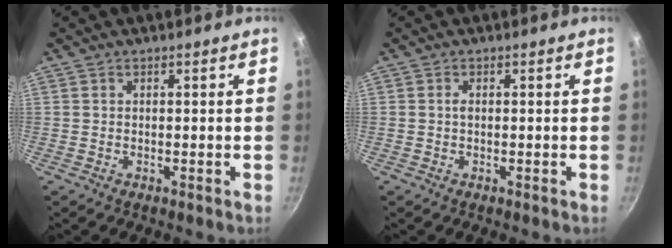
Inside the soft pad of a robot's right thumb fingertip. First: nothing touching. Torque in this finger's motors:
{"motor_torque": [0.11, 0.49, 0.44, -0.08, 0.02]}